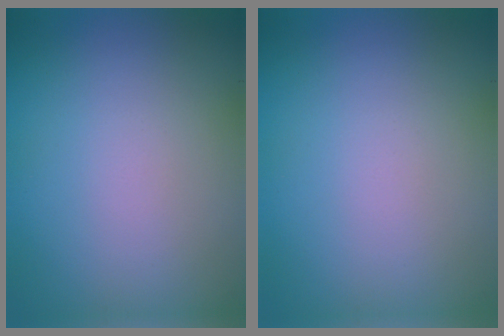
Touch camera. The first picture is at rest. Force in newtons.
{"total": 0.0}